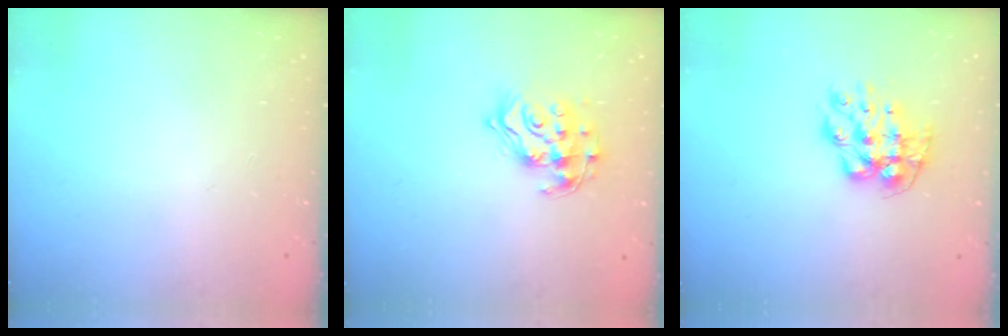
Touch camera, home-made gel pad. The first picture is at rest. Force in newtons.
{"total": 14.5, "press": 14.4, "slide": 1.2}
{"total": 10.5, "press": 10.4, "slide": 0.9}